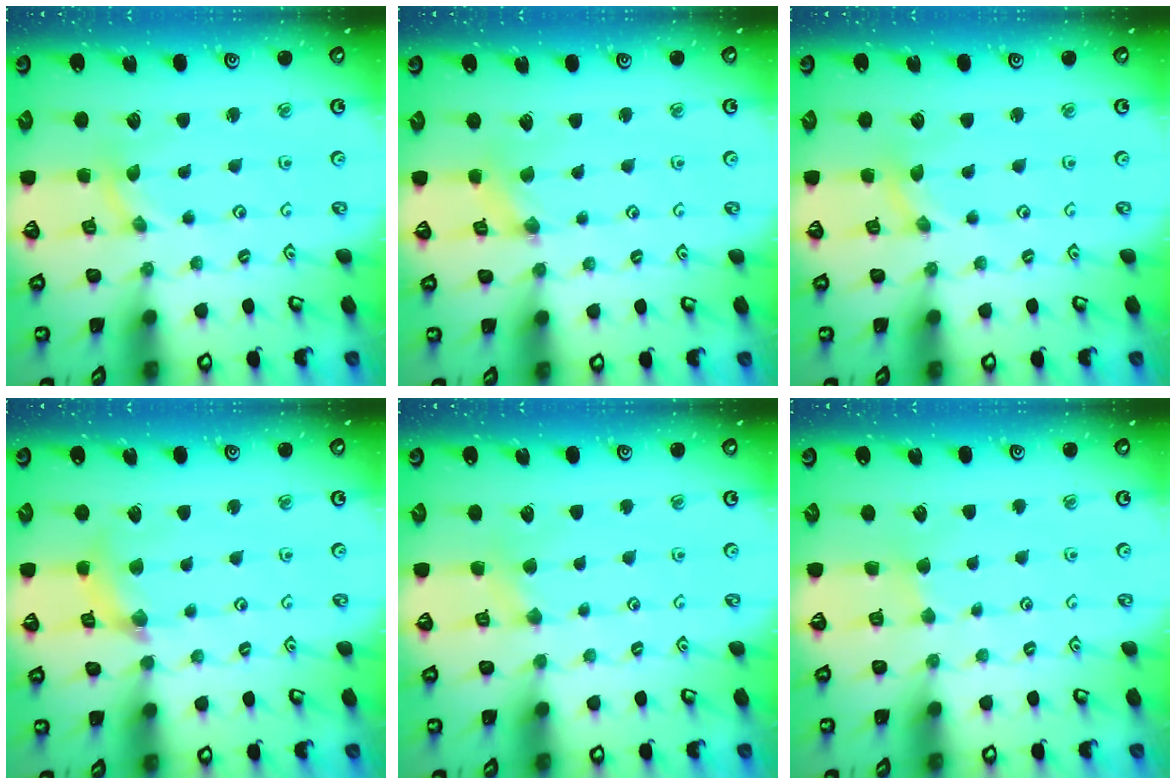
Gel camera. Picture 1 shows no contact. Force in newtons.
{"total": 0.0}
{"total": 0.0}
{"total": 6.3, "press": 6.3, "slide": 0.6}
{"total": 2.1, "press": 2.1, "slide": 0.5}
{"total": 1.9, "press": 1.9, "slide": 0.3}